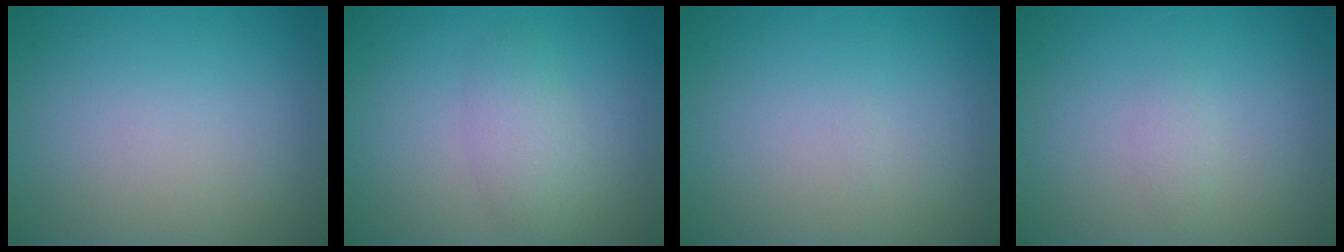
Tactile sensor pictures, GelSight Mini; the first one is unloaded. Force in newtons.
{"total": 2.6, "press": 2.6, "slide": 0.2}
{"total": 0.0}
{"total": 0.8, "press": 0.8, "slide": 0.1}